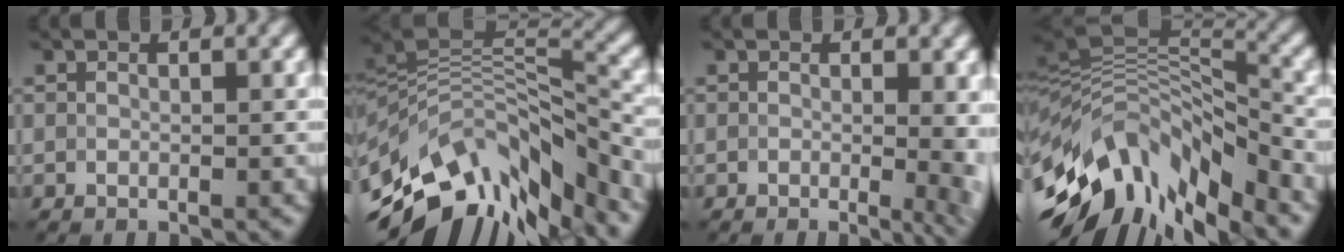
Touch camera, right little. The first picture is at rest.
{"total": 12.4, "force": [-7.9, 4.8, 8.4], "torque": [-0.163, 0.026, -0.131]}
{"total": 4.7, "force": [-0.1, 1.7, 4.4], "torque": [-0.020, 0.004, 0.004]}
{"total": 12.1, "force": [-6.8, 5.2, 8.5], "torque": [-0.166, 0.015, -0.109]}